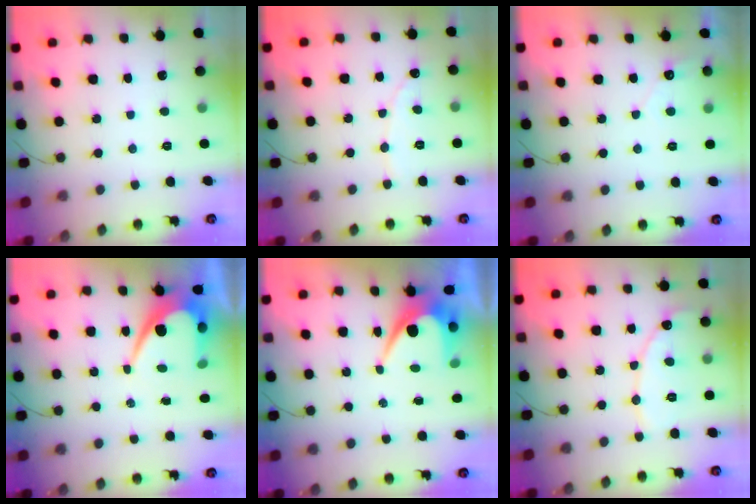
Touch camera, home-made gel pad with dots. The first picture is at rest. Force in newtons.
{"total": 2.5, "press": 2.5, "slide": 0.1}
{"total": 2.8, "press": 2.8, "slide": 0.1}
{"total": 10.3, "press": 10.2, "slide": 0.6}
{"total": 7.7, "press": 7.7, "slide": 0.1}
{"total": 9.7, "press": 9.7, "slide": 0.7}